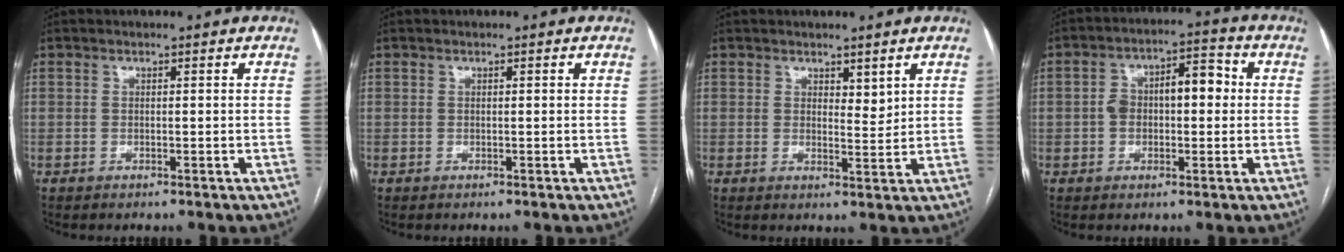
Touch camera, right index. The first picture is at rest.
{"total": 0.0}
{"total": 2.5, "force": [1.6, 1.1, 1.5], "torque": [-0.021, -0.011, 0.031]}
{"total": 8.8, "force": [0.5, 4.3, 7.6], "torque": [-0.131, 0.040, 0.010]}